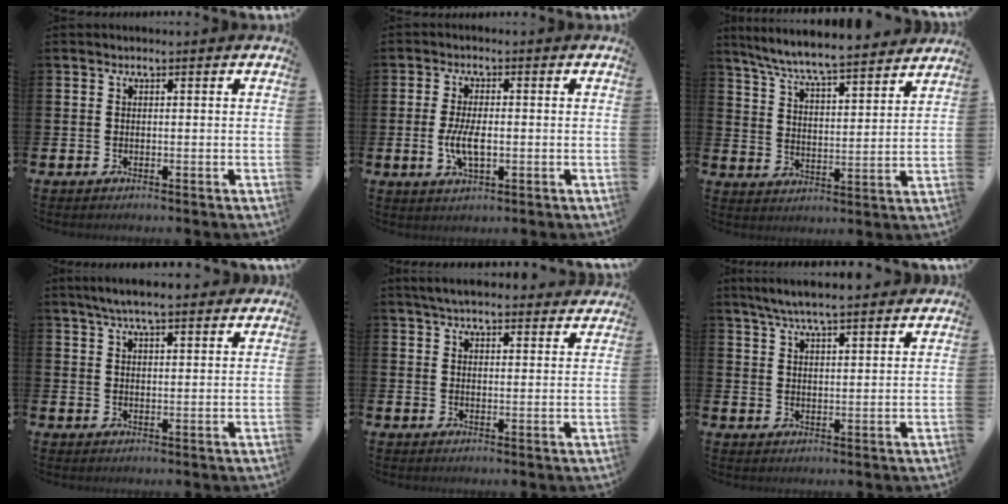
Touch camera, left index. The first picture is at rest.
{"total": 4.9, "force": [-0.6, 2.2, 4.3], "torque": [-0.079, 0.000, -0.012]}
{"total": 7.4, "force": [7.1, 0.2, 2.2], "torque": [-0.071, -0.055, 0.122]}
{"total": 5.3, "force": [4.8, 0.8, 2.1], "torque": [-0.047, -0.013, 0.085]}
{"total": 5.0, "force": [4.8, 0.9, 1.3], "torque": [-0.031, -0.019, 0.086]}
{"total": 6.0, "force": [5.6, 0.5, 2.0], "torque": [-0.049, -0.022, 0.101]}